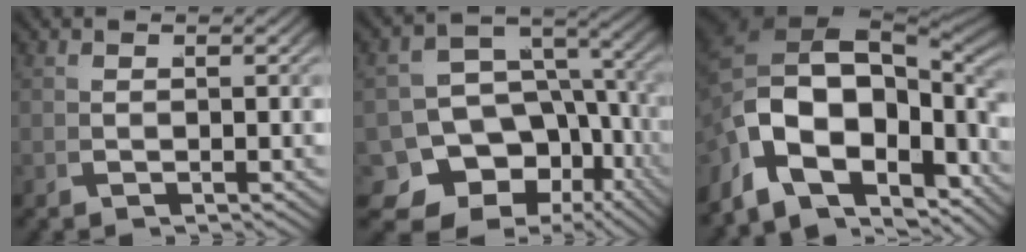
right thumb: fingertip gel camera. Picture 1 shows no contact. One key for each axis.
{"total": 14.9, "fx": -5.2, "fy": 11.0, "fz": 8.6, "tx": -0.159, "ty": -0.063, "tz": -0.070}
{"total": 19.7, "fx": -1.9, "fy": 12.7, "fz": 14.9, "tx": -0.275, "ty": -0.032, "tz": -0.021}